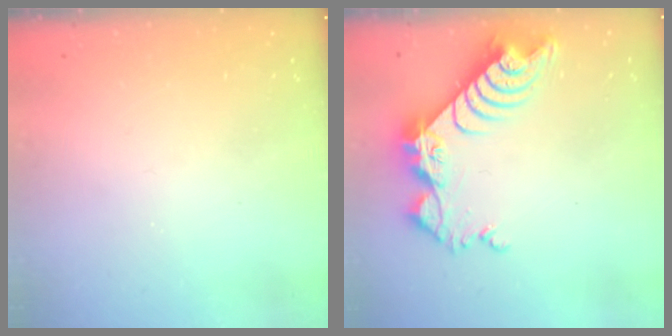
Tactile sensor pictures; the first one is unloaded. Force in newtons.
{"total": 11.3, "press": 11.2, "slide": 0.8}